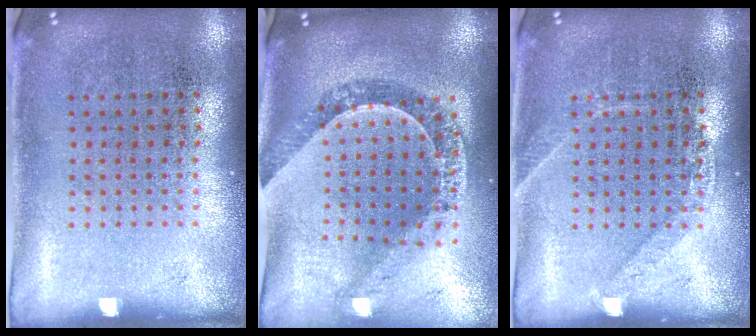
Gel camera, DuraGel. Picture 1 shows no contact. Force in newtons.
{"total": 1.2, "press": 1.1, "slide": 0.3}
{"total": 1.4, "press": 1.3, "slide": 0.2}